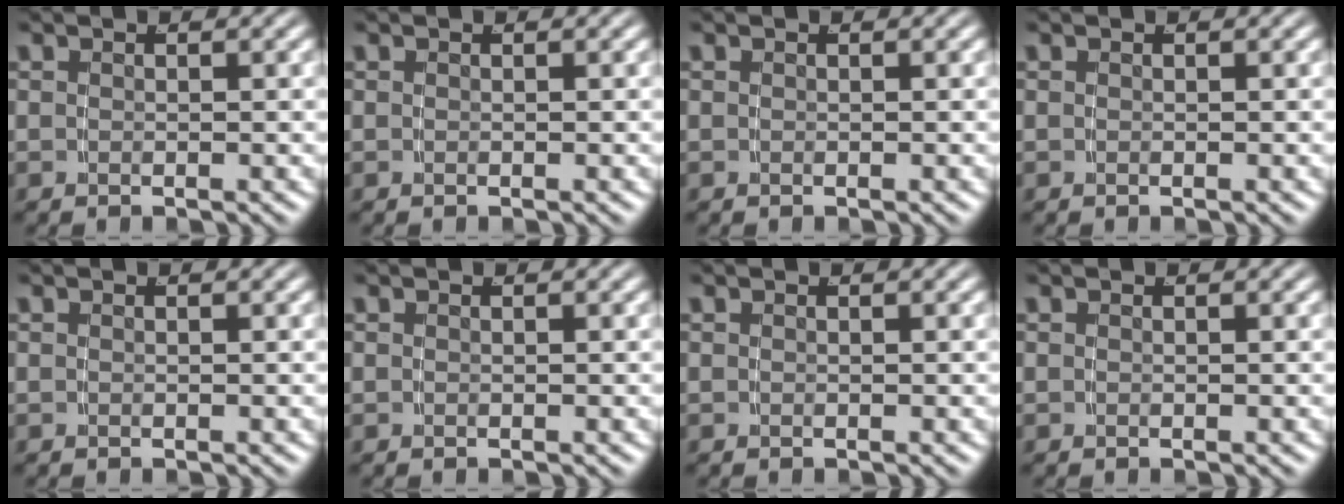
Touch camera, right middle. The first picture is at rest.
{"total": 0.0}
{"total": 0.0}
{"total": 0.0}
{"total": 0.0}
{"total": 0.0}
{"total": 0.0}
{"total": 0.0}